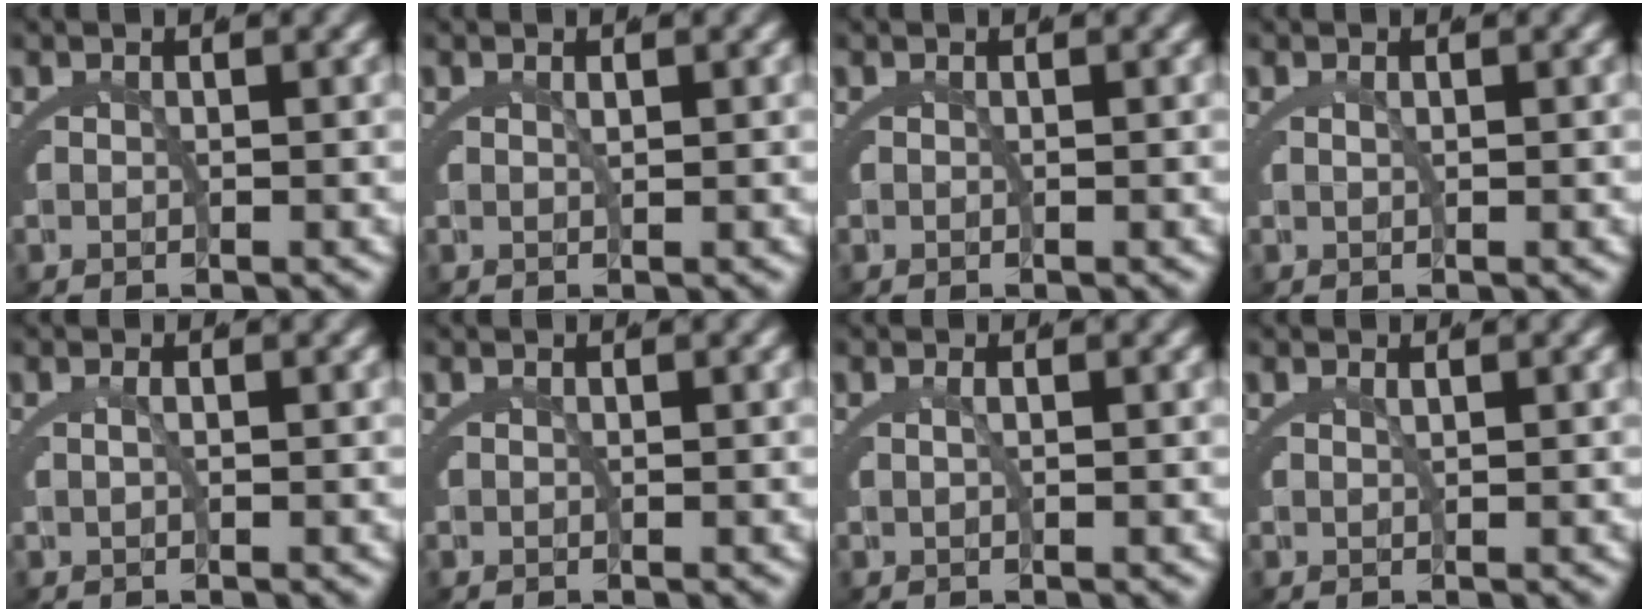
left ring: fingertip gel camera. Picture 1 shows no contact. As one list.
[{"total": 0.7, "force": [0.4, -0.2, 0.5], "torque": [-0.008, -0.004, 0.011]}, {"total": 0.0}, {"total": 0.7, "force": [0.3, -0.6, 0.2], "torque": [-0.007, -0.003, 0.009]}, {"total": 0.8, "force": [0.1, -0.6, 0.5], "torque": [-0.010, 0.001, 0.002]}, {"total": 0.0}, {"total": 0.9, "force": [0.1, -0.6, 0.5], "torque": [-0.009, 0.003, 0.002]}, {"total": 0.7, "force": [0.4, -0.4, 0.4], "torque": [-0.007, -0.001, 0.009]}]